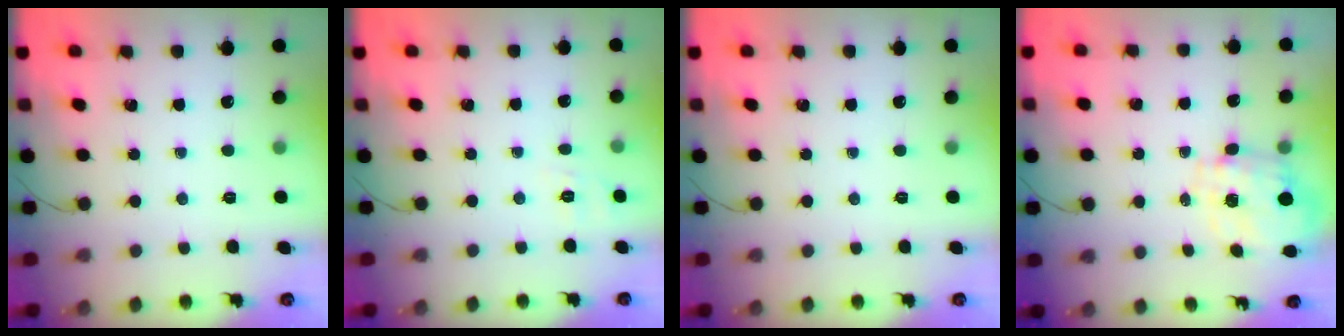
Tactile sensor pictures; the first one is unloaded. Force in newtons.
{"total": 3.3, "press": 2.8, "slide": 1.8}
{"total": 0.0}
{"total": 2.9, "press": 2.7, "slide": 1.1}